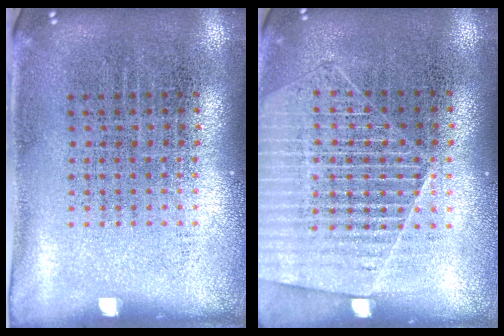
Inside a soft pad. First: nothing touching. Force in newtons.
{"total": 1.4, "press": 1.3, "slide": 0.5}